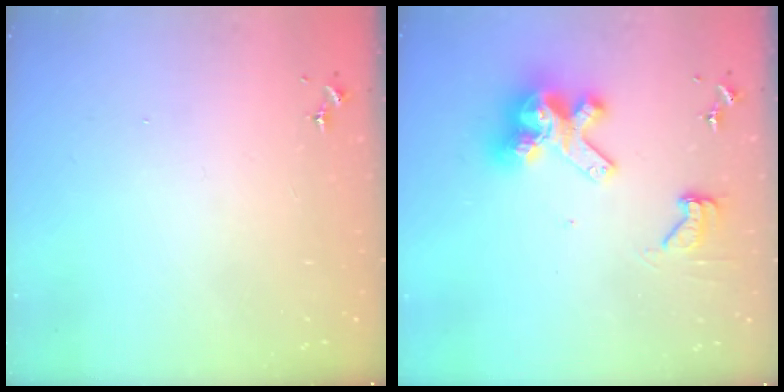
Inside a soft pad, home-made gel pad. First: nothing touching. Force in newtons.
{"total": 14.4, "press": 14.3, "slide": 1.6}